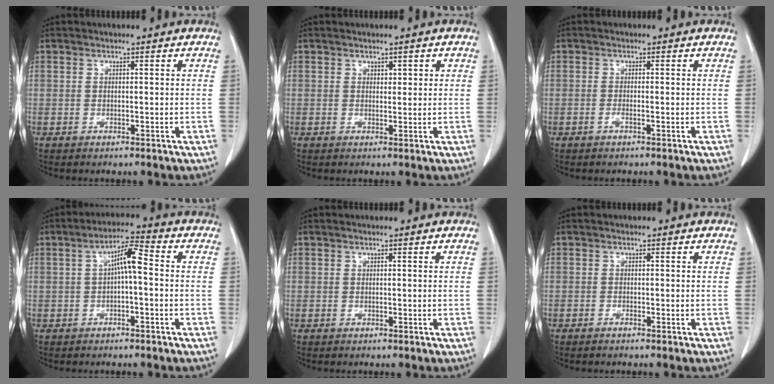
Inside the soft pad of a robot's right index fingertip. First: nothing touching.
{"total": 1.3, "force": [0.7, 0.8, 0.9], "torque": [-0.009, 0.000, 0.011]}
{"total": 0.8, "force": [-0.4, -0.1, 0.7], "torque": [-0.014, 0.000, -0.008]}
{"total": 5.5, "force": [0.1, 1.0, 5.4], "torque": [-0.092, 0.022, 0.001]}
{"total": 0.0}
{"total": 0.5, "force": [-0.5, 0.0, 0.1], "torque": [-0.006, -0.001, -0.009]}